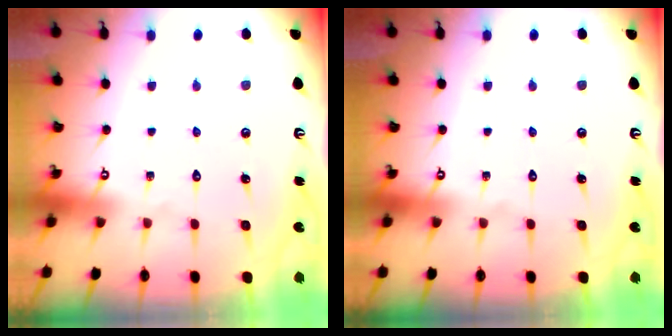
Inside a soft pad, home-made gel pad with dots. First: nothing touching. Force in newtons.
{"total": 0.0}